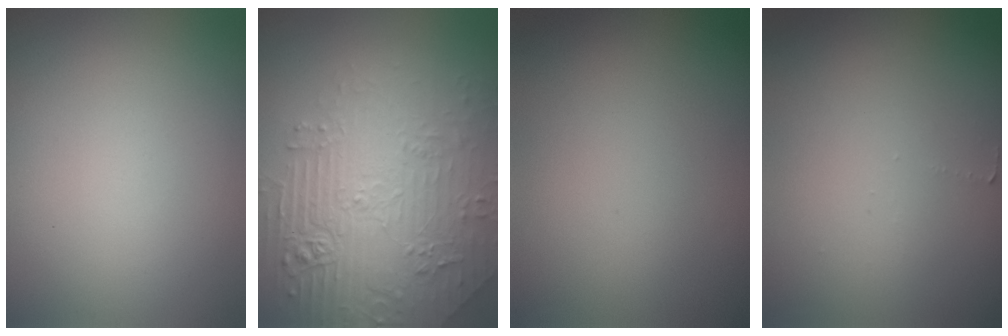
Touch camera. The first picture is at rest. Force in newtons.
{"total": 6.9, "press": 5.6, "slide": 4.0}
{"total": 0.0}
{"total": 0.5, "press": 0.5, "slide": 0.1}